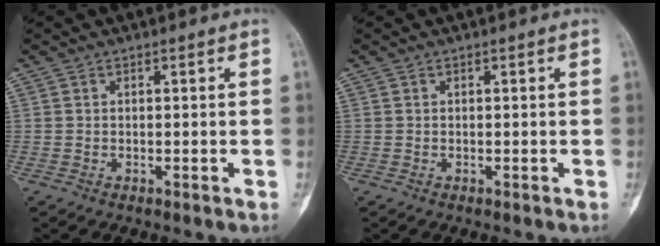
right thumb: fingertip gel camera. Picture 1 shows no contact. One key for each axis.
{"total": 0.0}